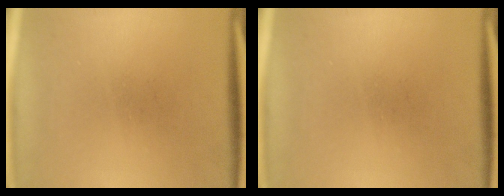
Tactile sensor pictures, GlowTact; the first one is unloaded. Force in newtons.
{"total": 0.0}